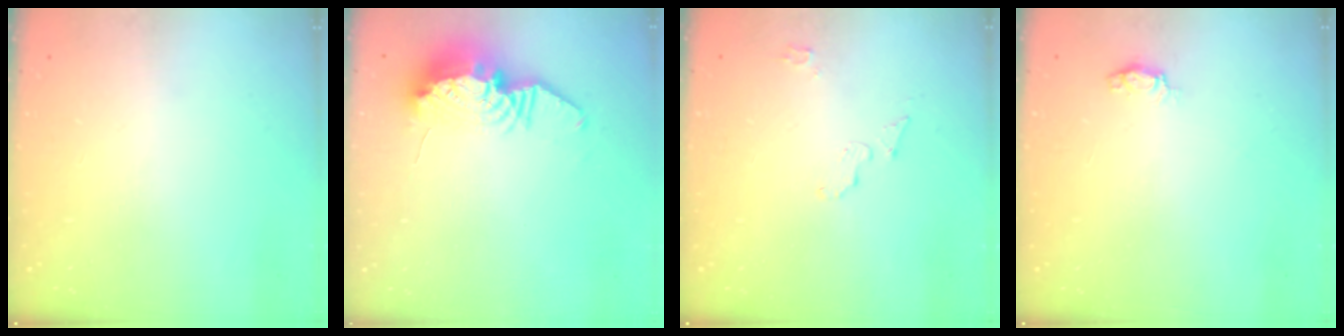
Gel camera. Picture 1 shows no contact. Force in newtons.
{"total": 13.4, "press": 13.4, "slide": 1.2}
{"total": 4.6, "press": 4.6, "slide": 0.4}
{"total": 3.5, "press": 3.5, "slide": 0.3}